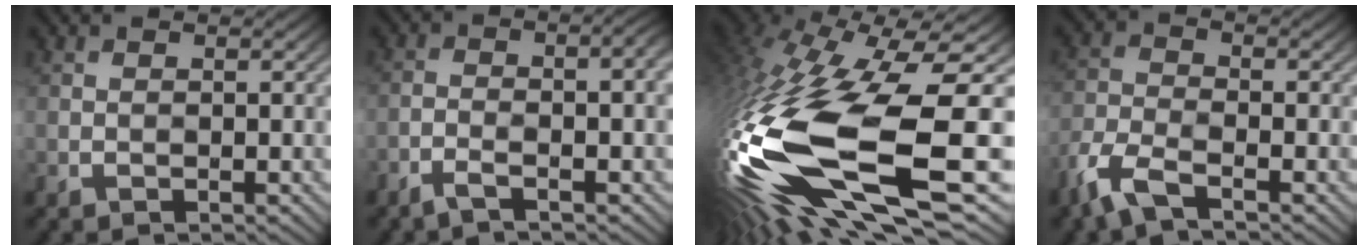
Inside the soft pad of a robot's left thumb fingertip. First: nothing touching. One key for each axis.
{"total": 5.2, "fx": -1.7, "fy": 1.1, "fz": 4.8, "tx": -0.071, "ty": 0.009, "tz": -0.031}
{"total": 19.7, "fx": -1.9, "fy": 7.6, "fz": 18.1, "tx": -0.420, "ty": -0.056, "tz": -0.021}
{"total": 5.4, "fx": -3.2, "fy": 2.0, "fz": 3.8, "tx": -0.090, "ty": -0.005, "tz": -0.083}